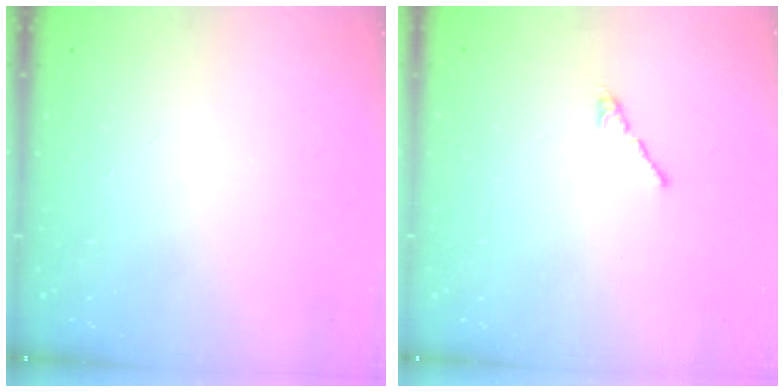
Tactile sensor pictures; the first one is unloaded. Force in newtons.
{"total": 2.7, "press": 2.6, "slide": 0.7}